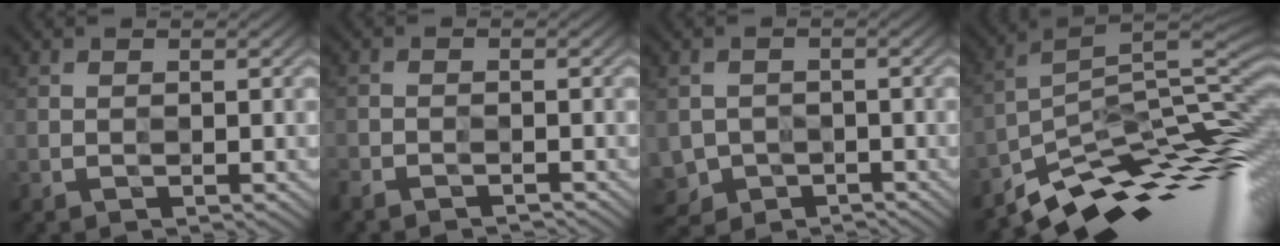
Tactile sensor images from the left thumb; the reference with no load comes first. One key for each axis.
{"total": 1.9, "fx": -1.9, "fy": -0.2, "fz": -0.2, "tx": -0.004, "ty": -0.005, "tz": -0.043}
{"total": 2.4, "fx": -1.1, "fy": 2.1, "fz": -0.4, "tx": -0.001, "ty": -0.010, "tz": -0.024}
{"total": 11.6, "fx": -8.0, "fy": 3.0, "fz": 7.9, "tx": -0.139, "ty": 0.007, "tz": -0.140}